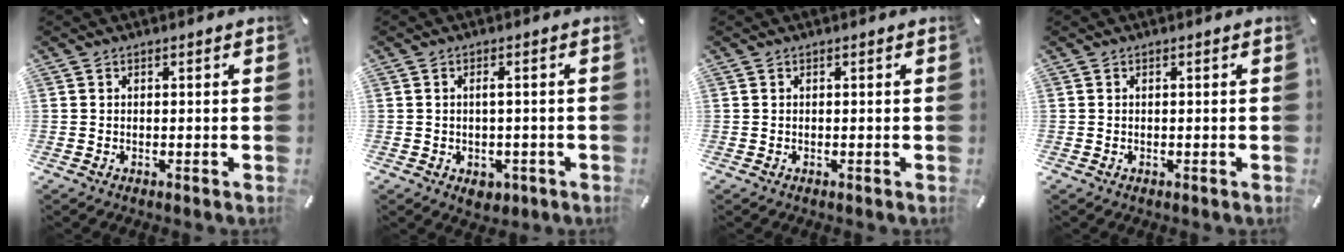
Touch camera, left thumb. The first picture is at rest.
{"total": 3.6, "force": [-0.8, 2.2, 2.7], "torque": [-0.047, 0.006, -0.013]}
{"total": 0.0}
{"total": 0.0}